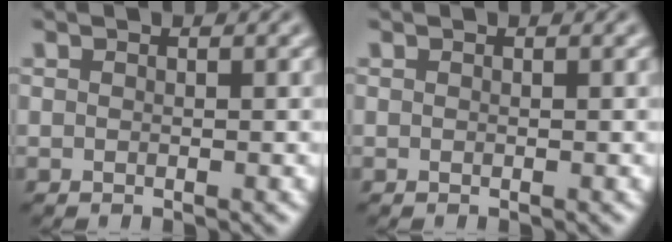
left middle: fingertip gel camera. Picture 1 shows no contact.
{"total": 0.0}